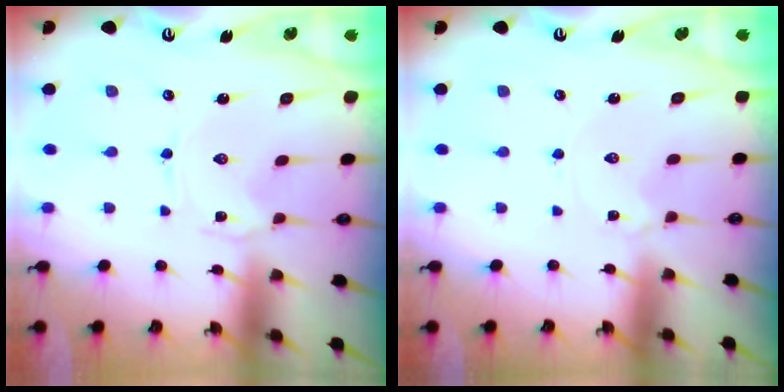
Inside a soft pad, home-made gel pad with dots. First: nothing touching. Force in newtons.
{"total": 1.8, "press": 1.7, "slide": 0.3}